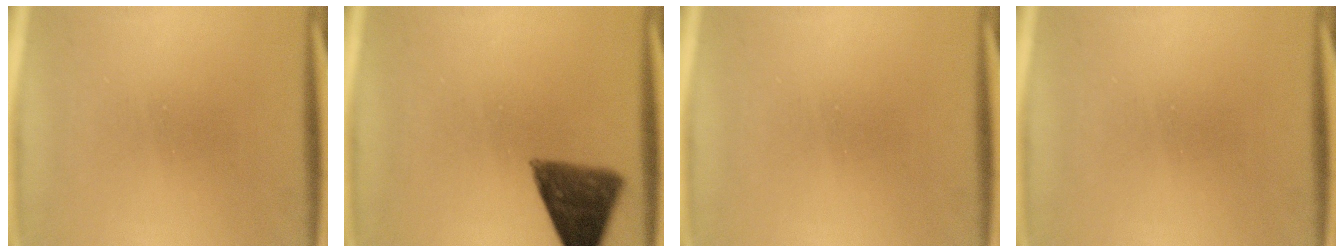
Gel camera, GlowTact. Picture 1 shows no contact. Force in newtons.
{"total": 8.6}
{"total": 0.0}
{"total": 0.0}